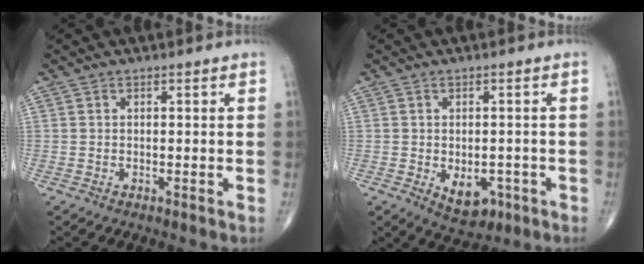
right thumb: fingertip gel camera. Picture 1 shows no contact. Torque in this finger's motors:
{"motor_torque": [-0.23, 0.41, 0.00, -0.10, 0.15]}